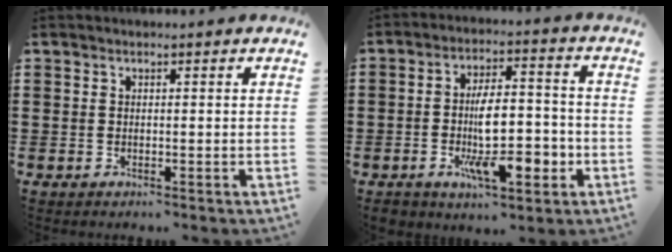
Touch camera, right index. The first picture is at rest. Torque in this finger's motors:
{"motor_torque": [2.14, 0.00, 1.05, 0.21]}